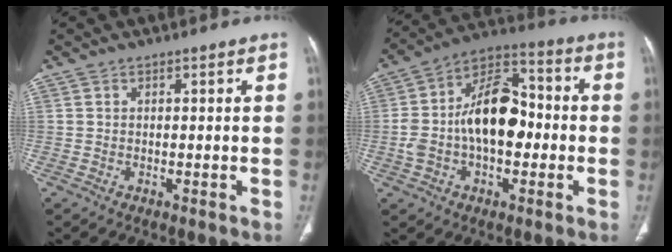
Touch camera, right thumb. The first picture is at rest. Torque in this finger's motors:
{"motor_torque": [1.98, 2.00, 1.83, -0.42, 0.17]}